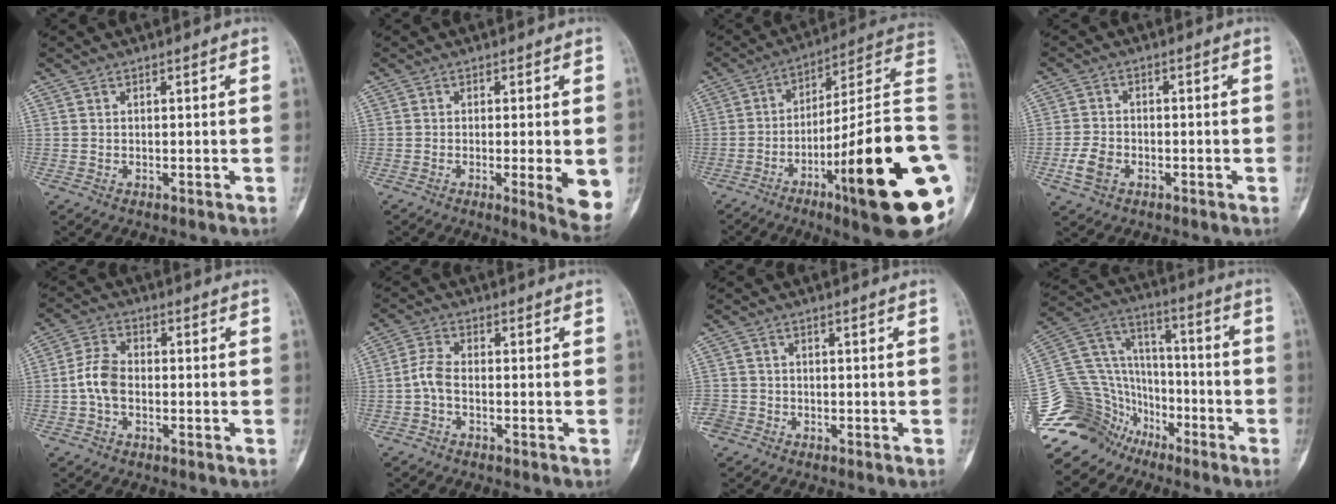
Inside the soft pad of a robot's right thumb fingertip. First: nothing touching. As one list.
[{"total": 7.2, "force": [-1.2, 1.4, 7.0], "torque": [-0.091, -0.017, -0.016]}, {"total": 26.4, "force": [-7.4, 3.7, 25.0], "torque": [-0.315, 0.030, -0.112]}, {"total": 4.6, "force": [-1.9, 3.2, 2.7], "torque": [-0.051, 0.009, -0.037]}, {"total": 6.0, "force": [-1.2, 3.9, 4.5], "torque": [-0.088, 0.020, -0.031]}, {"total": 3.7, "force": [-1.2, 1.8, 3.0], "torque": [-0.068, 0.013, -0.032]}, {"total": 3.5, "force": [-2.1, 2.8, 0.5], "torque": [-0.002, 0.012, -0.045]}, {"total": 21.7, "force": [-14.9, 14.5, 6.2], "torque": [-0.118, 0.106, -0.270]}]